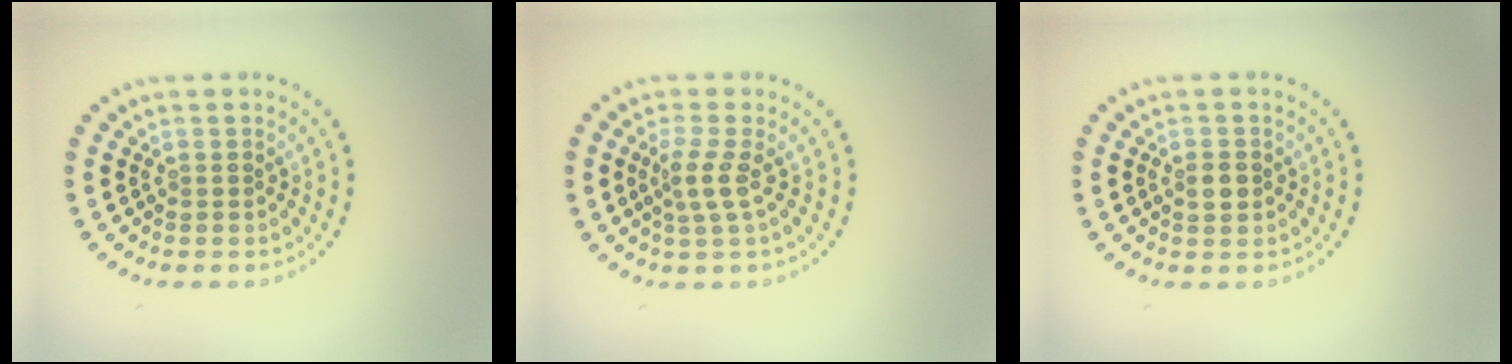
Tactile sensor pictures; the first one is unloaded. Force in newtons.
{"total": 2.2, "press": 1.6, "slide": 1.6}
{"total": 1.5, "press": 1.5, "slide": 0.3}